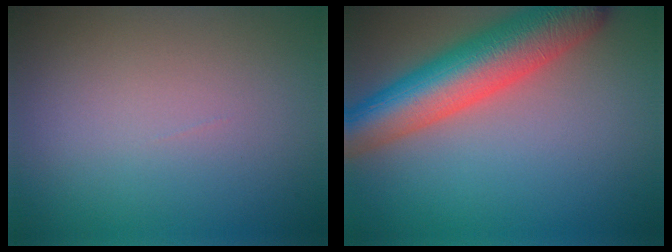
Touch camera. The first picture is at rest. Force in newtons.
{"total": 9.3, "press": 9.3, "slide": 0.5}